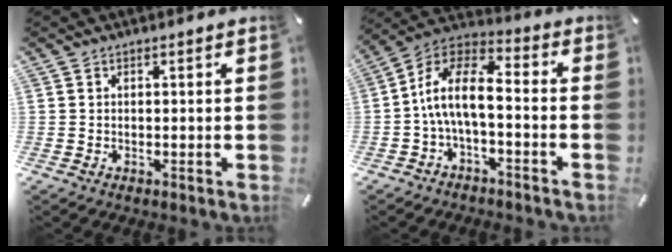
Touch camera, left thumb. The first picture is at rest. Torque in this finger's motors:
{"motor_torque": [0.40, 1.57, 0.59, -0.06, 0.13]}